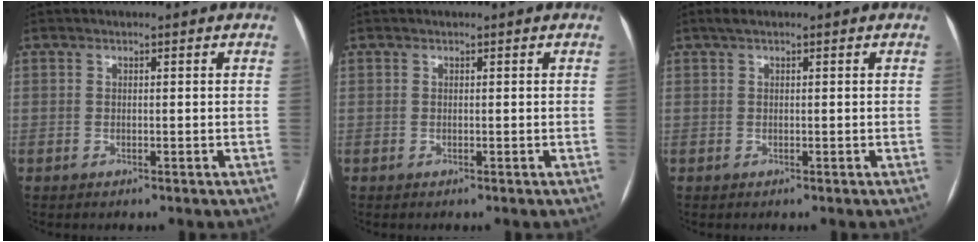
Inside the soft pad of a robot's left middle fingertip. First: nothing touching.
{"total": 0.0}
{"total": 1.1, "force": [0.7, 0.2, 0.8], "torque": [-0.020, 0.018, 0.013]}